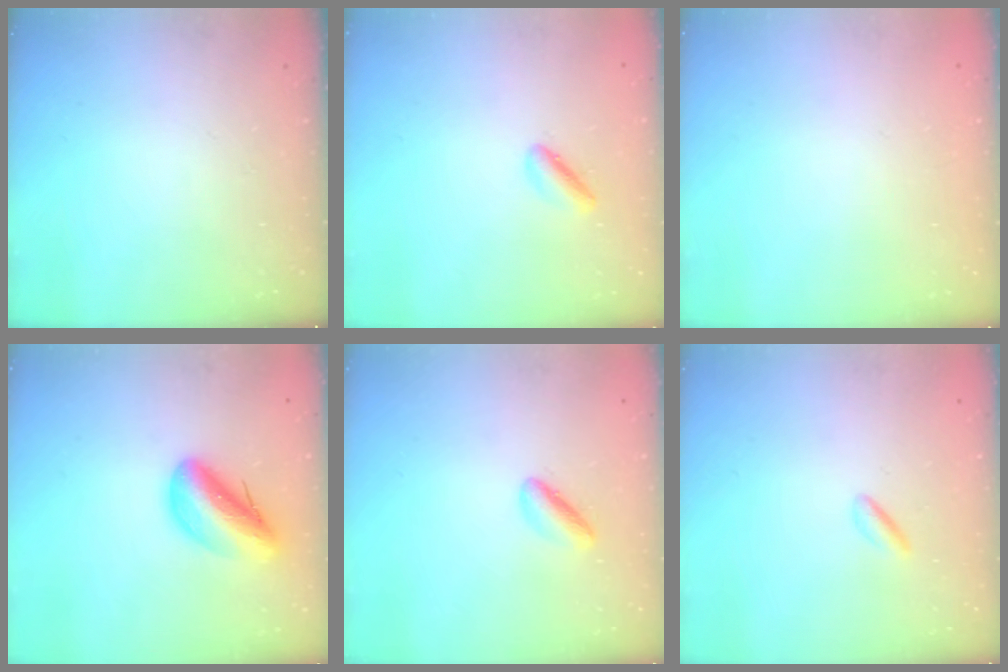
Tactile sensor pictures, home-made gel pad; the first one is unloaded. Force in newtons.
{"total": 2.0, "press": 2.0, "slide": 0.3}
{"total": 2.0, "press": 2.0, "slide": 0.1}
{"total": 11.5, "press": 11.0, "slide": 3.3}
{"total": 2.8, "press": 2.8, "slide": 0.3}
{"total": 1.5, "press": 1.3, "slide": 0.6}